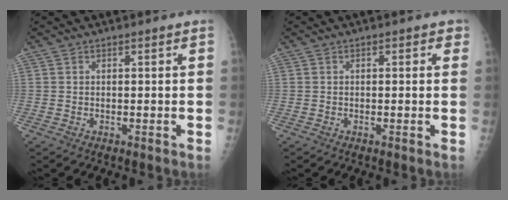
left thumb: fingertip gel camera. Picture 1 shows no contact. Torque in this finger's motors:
{"motor_torque": [-0.26, 0.07, -0.37, -0.10, 0.04]}